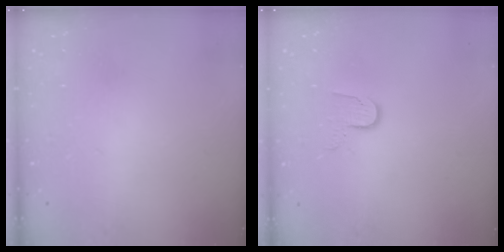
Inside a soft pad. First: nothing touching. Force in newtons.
{"total": 7.2, "press": 7.2, "slide": 0.6}